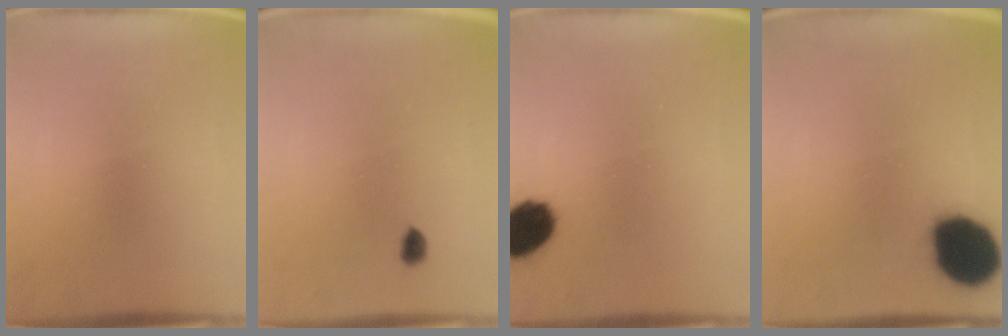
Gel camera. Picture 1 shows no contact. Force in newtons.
{"total": 2.1}
{"total": 9.8}
{"total": 18.9}